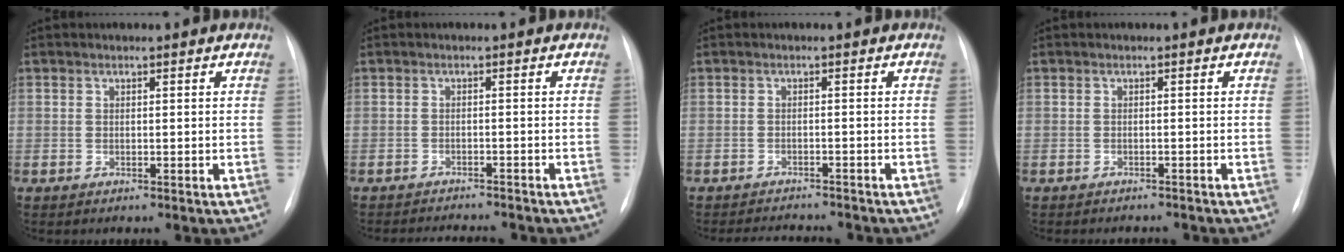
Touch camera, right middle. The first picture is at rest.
{"total": 6.8, "force": [-6.6, 0.6, 1.6], "torque": [-0.018, -0.002, -0.088]}
{"total": 5.7, "force": [-5.6, 0.7, 1.0], "torque": [-0.011, -0.002, -0.077]}
{"total": 3.6, "force": [-3.4, 1.1, 0.6], "torque": [-0.001, -0.001, -0.041]}